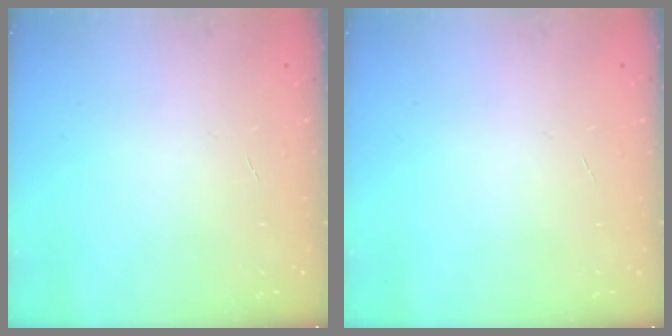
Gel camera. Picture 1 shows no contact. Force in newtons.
{"total": 0.0}